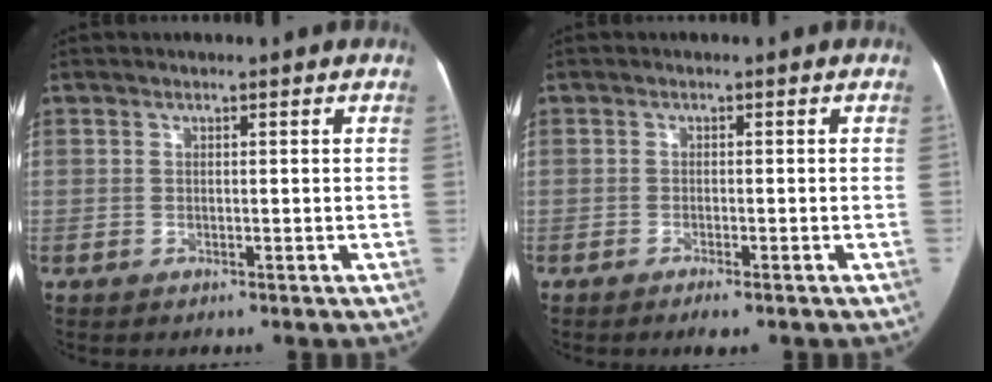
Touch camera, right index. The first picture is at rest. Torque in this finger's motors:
{"motor_torque": [0.21, -0.17, -0.03, -0.01]}